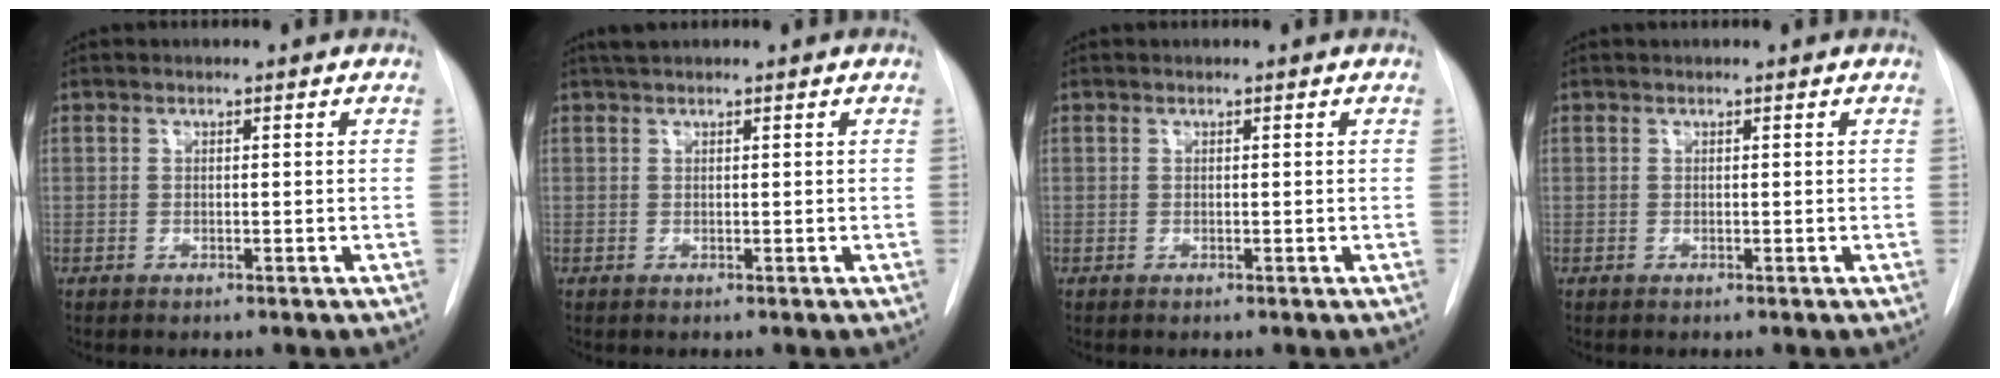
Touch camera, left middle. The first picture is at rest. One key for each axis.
{"total": 1.2, "fx": 1.1, "fy": 0.2, "fz": 0.5, "tx": -0.015, "ty": 0.011, "tz": 0.023}
{"total": 0.0}
{"total": 0.5, "fx": 0.5, "fy": 0.0, "fz": 0.1, "tx": -0.006, "ty": 0.012, "tz": 0.010}